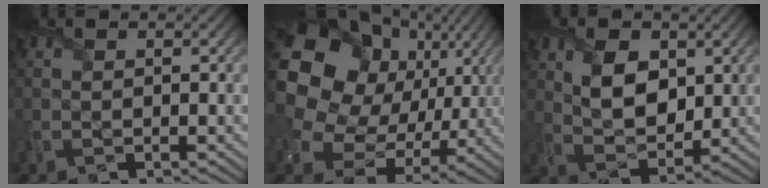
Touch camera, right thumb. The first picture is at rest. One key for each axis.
{"total": 22.2, "fx": 6.9, "fy": 17.8, "fz": 11.4, "tx": -0.307, "ty": 0.027, "tz": 0.132}
{"total": 7.4, "fx": 2.5, "fy": 4.7, "fz": 5.2, "tx": -0.109, "ty": -0.005, "tz": 0.046}